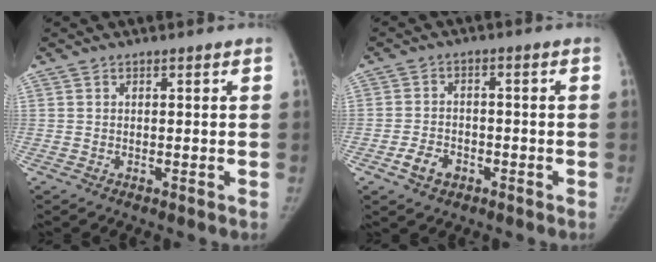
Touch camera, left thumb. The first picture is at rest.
{"total": 4.7, "force": [-2.4, 3.3, 2.4], "torque": [-0.038, 0.016, -0.041]}